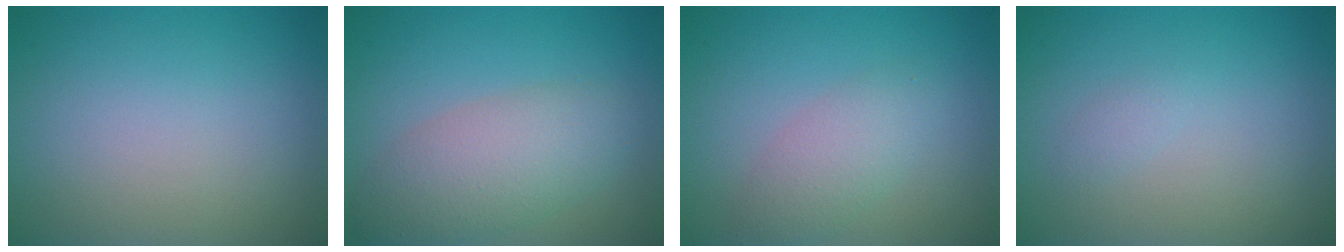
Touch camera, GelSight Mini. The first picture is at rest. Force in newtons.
{"total": 5.1, "press": 5.0, "slide": 0.4}
{"total": 2.9, "press": 2.9, "slide": 0.1}
{"total": 0.7, "press": 0.7, "slide": 0.0}